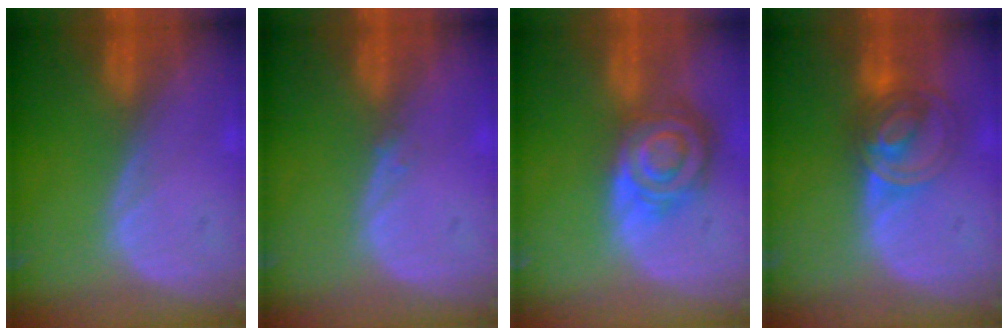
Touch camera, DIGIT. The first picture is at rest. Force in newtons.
{"total": 0.6, "press": 0.5, "slide": 0.3}
{"total": 8.5, "press": 7.4, "slide": 4.2}
{"total": 7.5, "press": 6.2, "slide": 4.1}